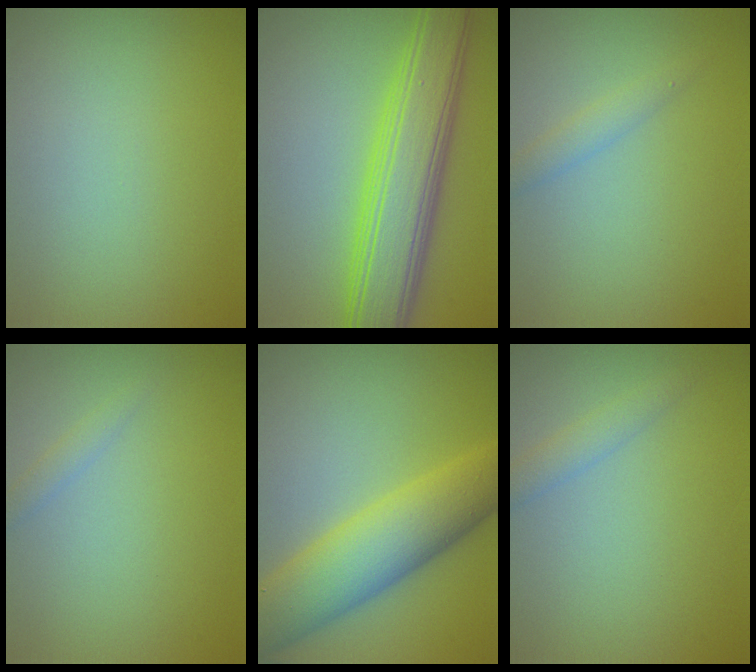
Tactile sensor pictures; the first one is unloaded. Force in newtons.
{"total": 7.8, "press": 7.8, "slide": 0.1}
{"total": 1.4, "press": 1.4, "slide": 0.1}
{"total": 0.9, "press": 0.9, "slide": 0.0}
{"total": 8.3, "press": 8.3, "slide": 0.1}
{"total": 1.5, "press": 1.5, "slide": 0.1}